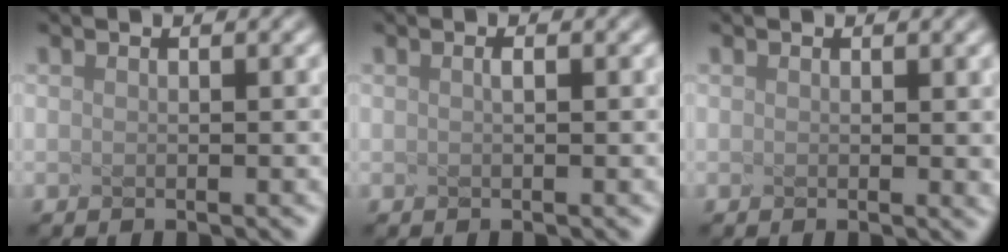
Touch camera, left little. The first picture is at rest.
{"total": 0.7, "force": [-0.6, -0.4, 0.0], "torque": [-0.009, -0.009, 0.009]}
{"total": 0.7, "force": [0.3, -0.1, 0.6], "torque": [-0.009, -0.003, 0.014]}